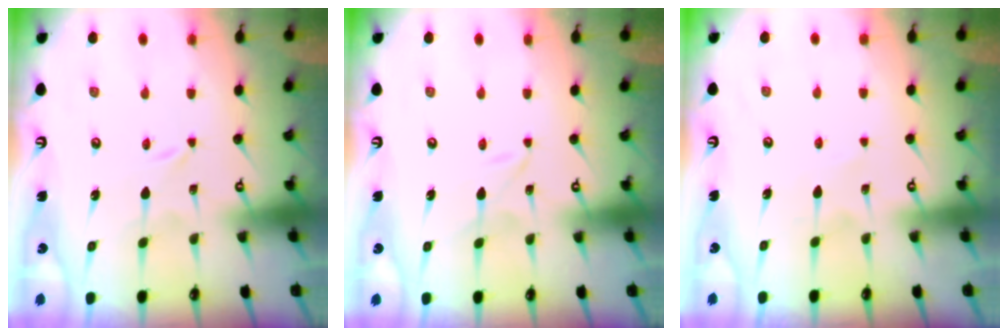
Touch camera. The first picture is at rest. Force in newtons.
{"total": 0.9, "press": 0.9, "slide": 0.2}
{"total": 3.7, "press": 3.7, "slide": 0.3}